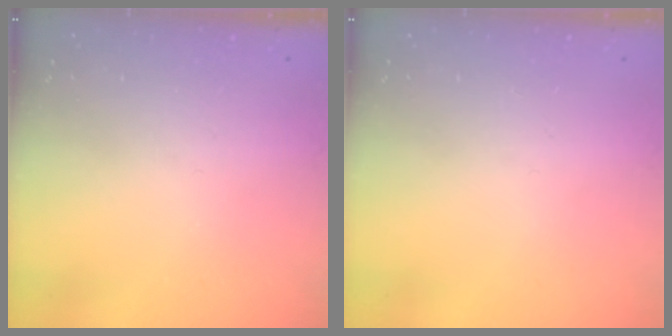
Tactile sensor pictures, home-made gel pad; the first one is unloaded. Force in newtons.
{"total": 0.0}